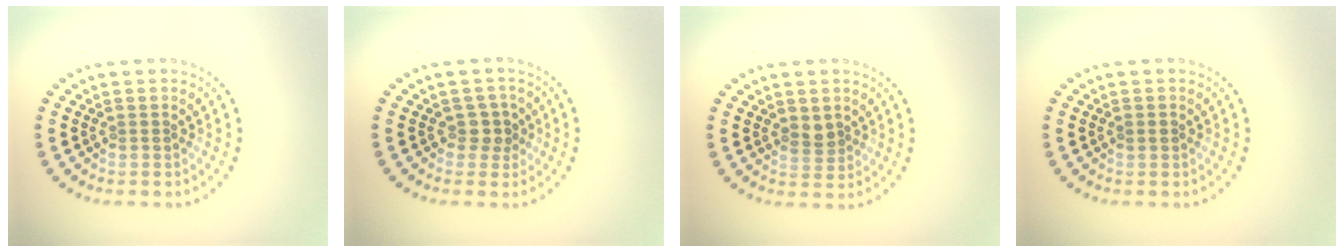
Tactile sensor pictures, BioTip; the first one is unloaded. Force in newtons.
{"total": 1.7, "press": 1.4, "slide": 0.9}
{"total": 1.5, "press": 1.3, "slide": 0.6}
{"total": 0.7, "press": 0.7, "slide": 0.2}